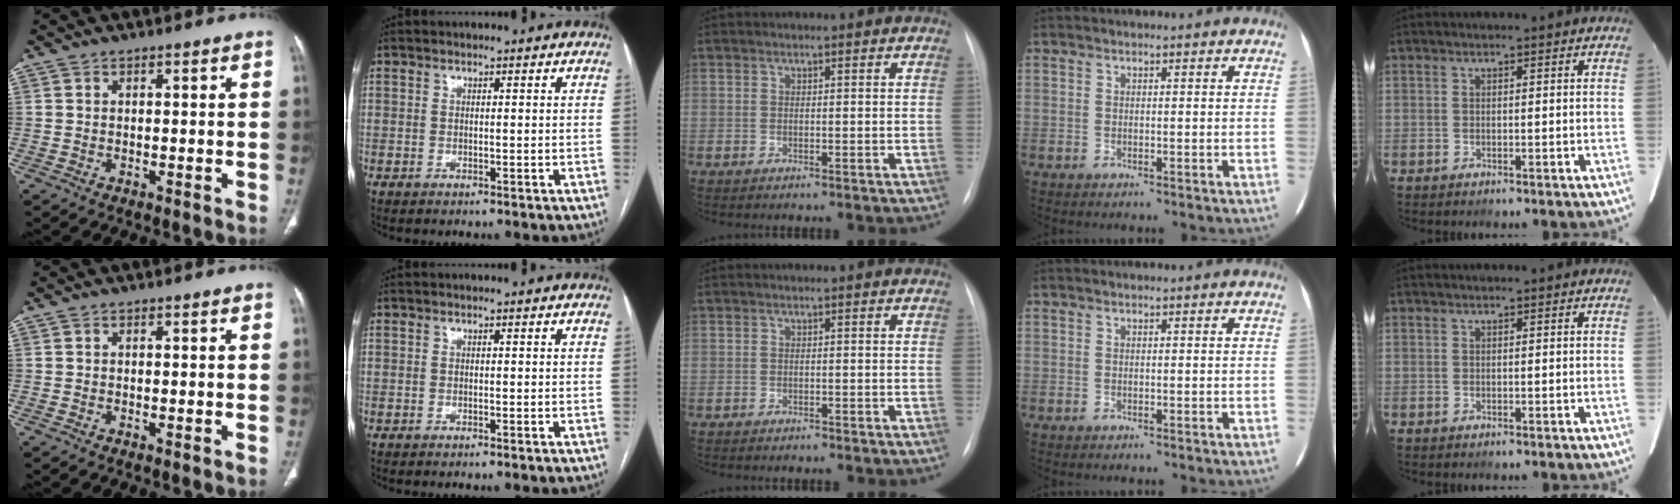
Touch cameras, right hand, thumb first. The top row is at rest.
{"middle": {"total": 0.6, "force": [-0.5, 0.1, 0.1], "torque": [-0.006, -0.001, -0.012]}}